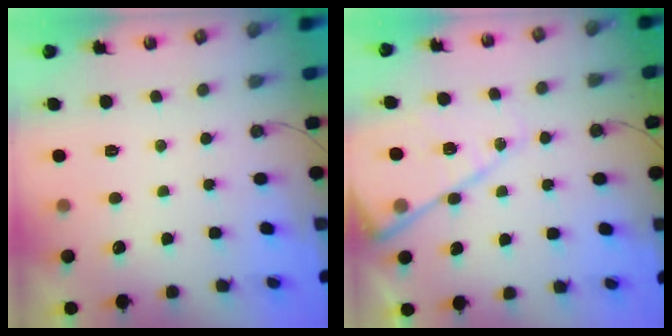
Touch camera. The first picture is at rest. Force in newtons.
{"total": 15.0, "press": 15.0, "slide": 1.5}